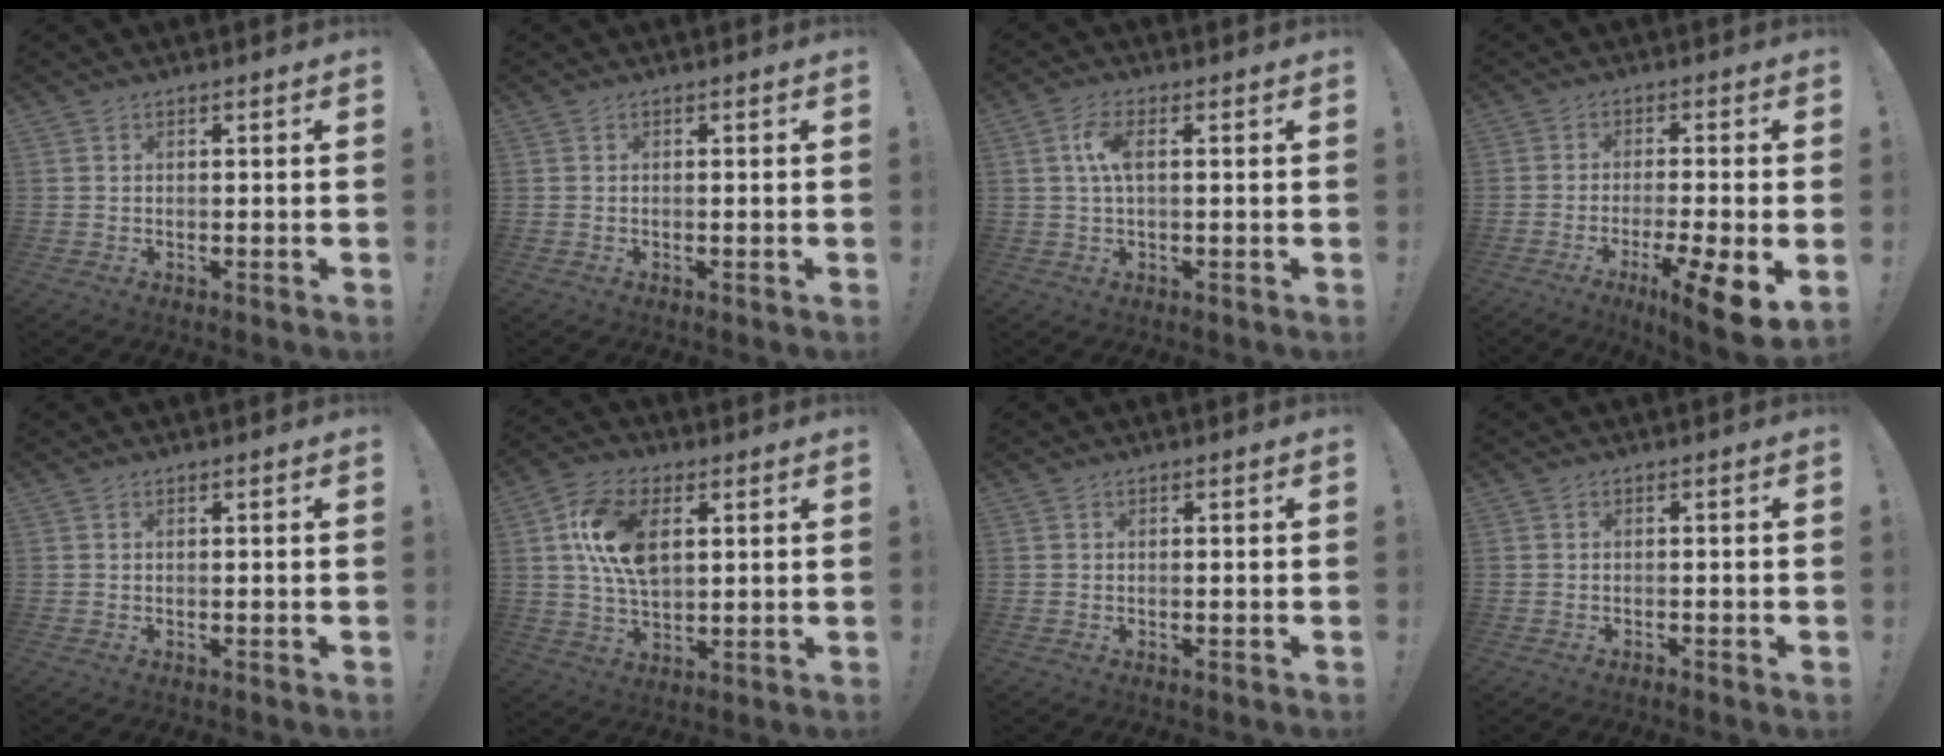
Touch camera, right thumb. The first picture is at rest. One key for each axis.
{"total": 0.0}
{"total": 5.9, "fx": 0.7, "fy": 2.3, "fz": 5.4, "tx": -0.100, "ty": 0.003, "tz": 0.009}
{"total": 11.3, "fx": -5.1, "fy": 0.7, "fz": 10.1, "tx": -0.146, "ty": 0.024, "tz": -0.071}
{"total": 0.0}
{"total": 14.6, "fx": 3.6, "fy": 9.0, "fz": 10.9, "tx": -0.206, "ty": 0.002, "tz": 0.066}
{"total": 0.0}
{"total": 0.8, "fx": -0.8, "fy": 0.1, "fz": 0.1, "tx": -0.006, "ty": 0.004, "tz": -0.014}